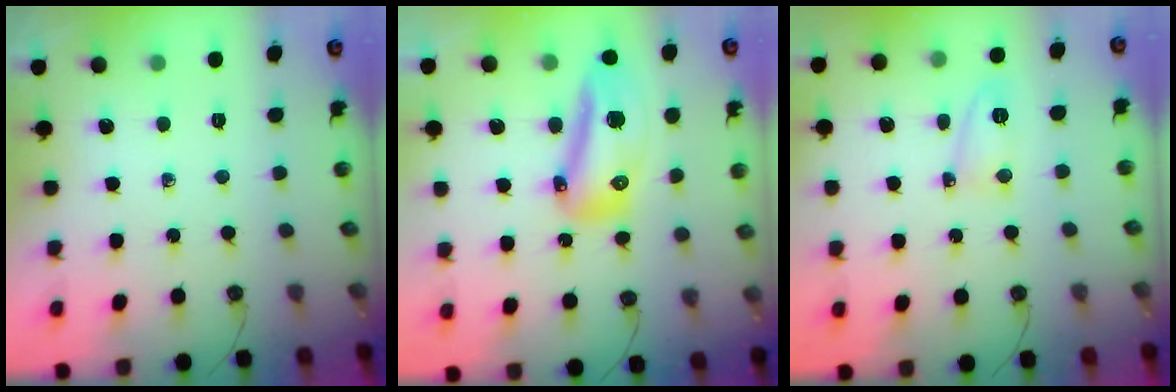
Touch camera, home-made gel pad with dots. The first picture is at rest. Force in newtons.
{"total": 14.8, "press": 14.6, "slide": 2.7}
{"total": 4.4, "press": 4.3, "slide": 0.8}